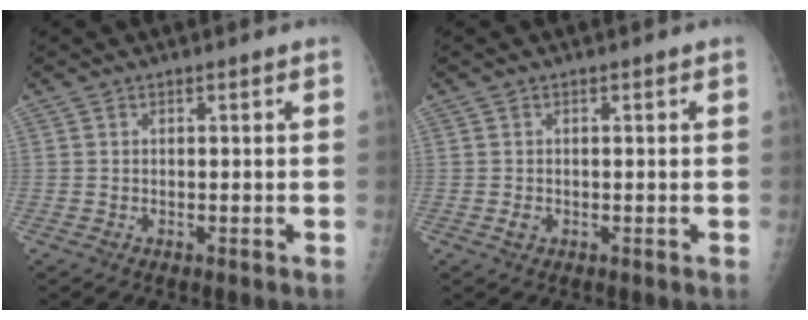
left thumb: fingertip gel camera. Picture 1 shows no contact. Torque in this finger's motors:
{"motor_torque": [-0.20, 0.06, 0.45, 0.16, 0.01]}